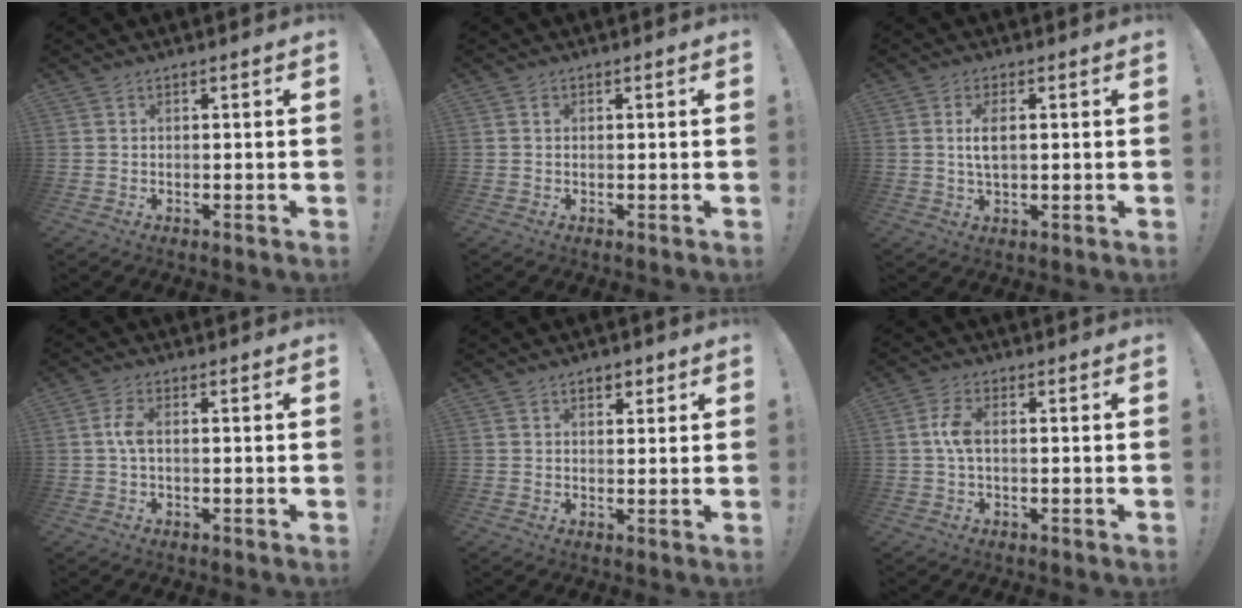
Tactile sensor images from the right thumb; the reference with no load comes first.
{"total": 0.6, "force": [0.2, 0.5, 0.1], "torque": [0.005, -0.001, 0.002]}
{"total": 5.0, "force": [0.7, 2.2, 4.4], "torque": [-0.085, 0.000, 0.008]}
{"total": 4.3, "force": [0.0, 1.8, 3.8], "torque": [-0.084, 0.010, 0.001]}
{"total": 3.0, "force": [1.6, 2.0, 1.5], "torque": [-0.017, -0.002, 0.025]}
{"total": 5.3, "force": [0.1, 2.5, 4.7], "torque": [-0.089, 0.010, 0.002]}